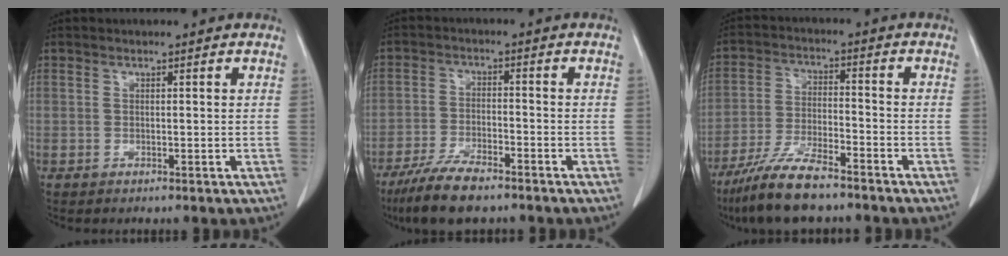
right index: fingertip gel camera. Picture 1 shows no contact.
{"total": 8.6, "force": [-6.6, 1.9, 5.2], "torque": [-0.100, -0.019, -0.120]}
{"total": 10.3, "force": [-8.1, 1.7, 6.0], "torque": [-0.120, -0.024, -0.151]}